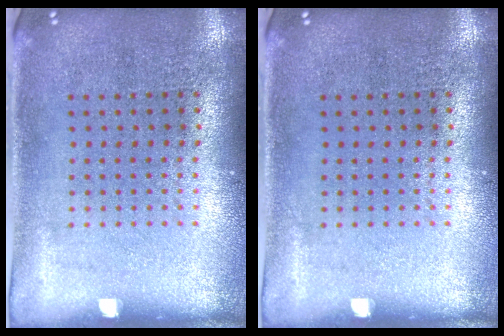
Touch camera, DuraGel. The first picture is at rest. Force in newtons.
{"total": 0.0}